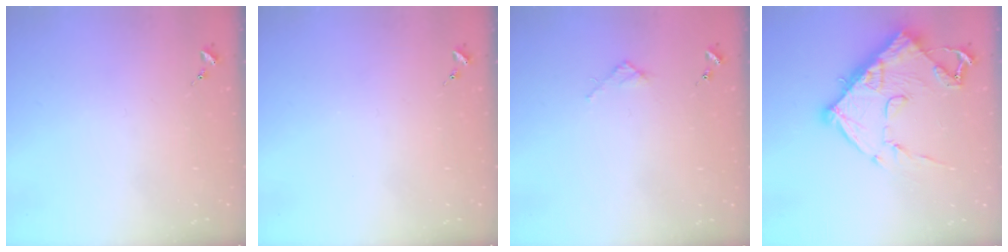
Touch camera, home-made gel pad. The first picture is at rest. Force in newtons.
{"total": 0.0}
{"total": 2.7, "press": 2.7, "slide": 0.3}
{"total": 16.4, "press": 16.4, "slide": 1.4}